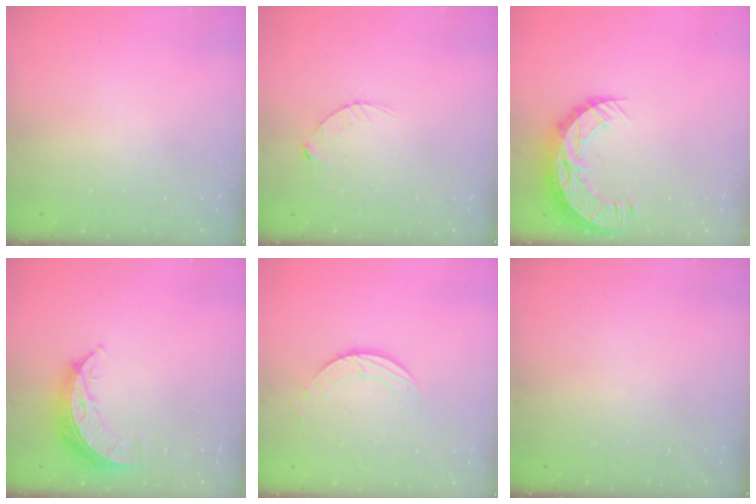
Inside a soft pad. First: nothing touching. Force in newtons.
{"total": 2.9, "press": 2.9, "slide": 0.4}
{"total": 11.7, "press": 11.7, "slide": 0.8}
{"total": 8.4, "press": 8.4, "slide": 0.7}
{"total": 4.0, "press": 4.0, "slide": 0.4}
{"total": 0.0}